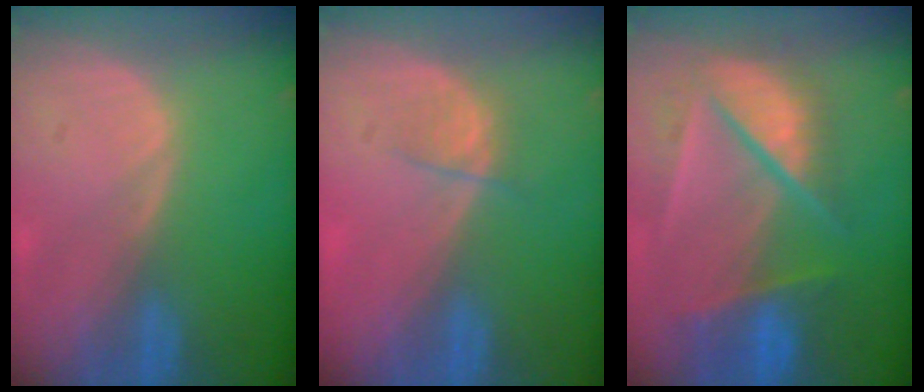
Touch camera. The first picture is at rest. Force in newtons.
{"total": 2.2, "press": 2.0, "slide": 0.9}
{"total": 9.9, "press": 8.5, "slide": 5.1}